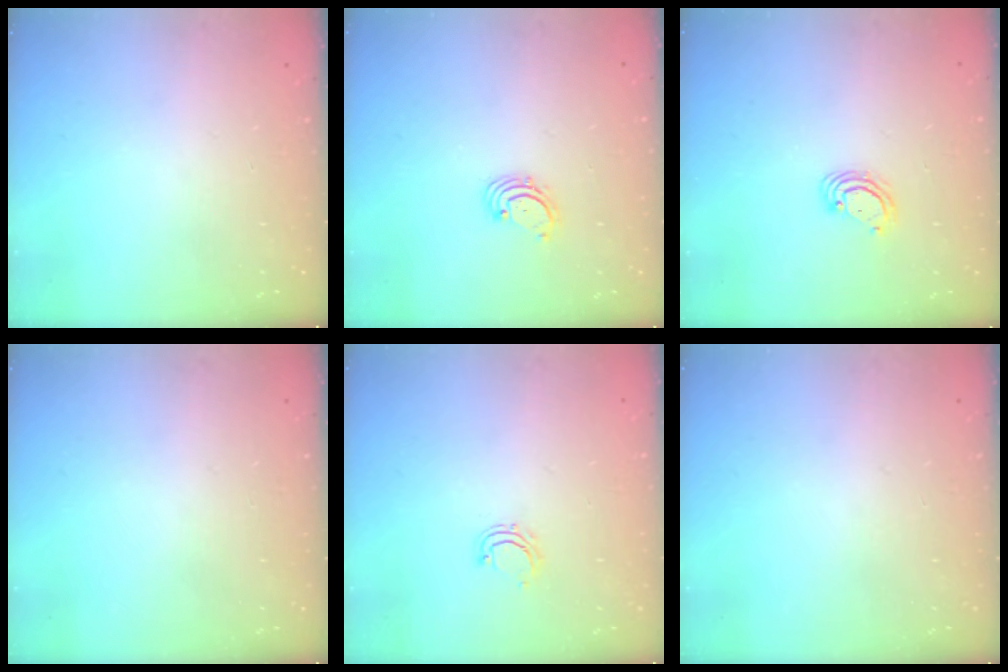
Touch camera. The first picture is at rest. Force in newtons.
{"total": 1.6, "press": 1.6, "slide": 0.2}
{"total": 4.4, "press": 4.4, "slide": 0.5}
{"total": 0.0}
{"total": 4.9, "press": 4.8, "slide": 0.9}
{"total": 0.0}